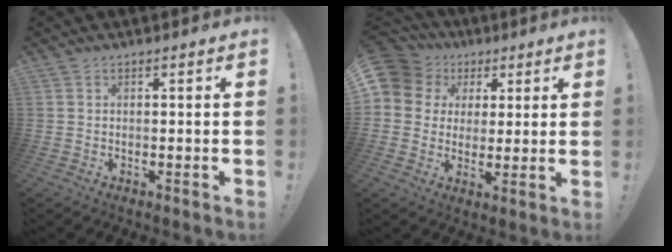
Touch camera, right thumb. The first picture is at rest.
{"total": 9.6, "force": [3.4, 8.4, 3.1], "torque": [-0.055, -0.016, 0.071]}